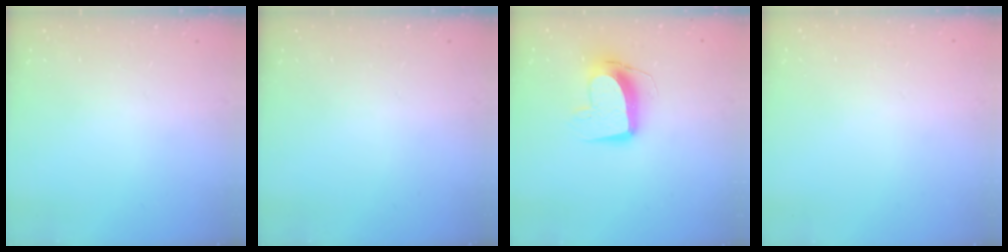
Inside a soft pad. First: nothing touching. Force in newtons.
{"total": 0.0}
{"total": 11.8, "press": 11.7, "slide": 1.1}
{"total": 0.0}